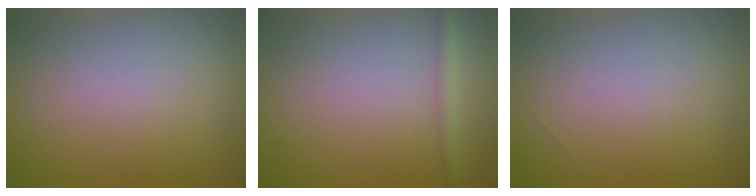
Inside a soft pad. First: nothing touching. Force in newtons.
{"total": 1.4, "press": 1.4, "slide": 0.1}
{"total": 0.0}